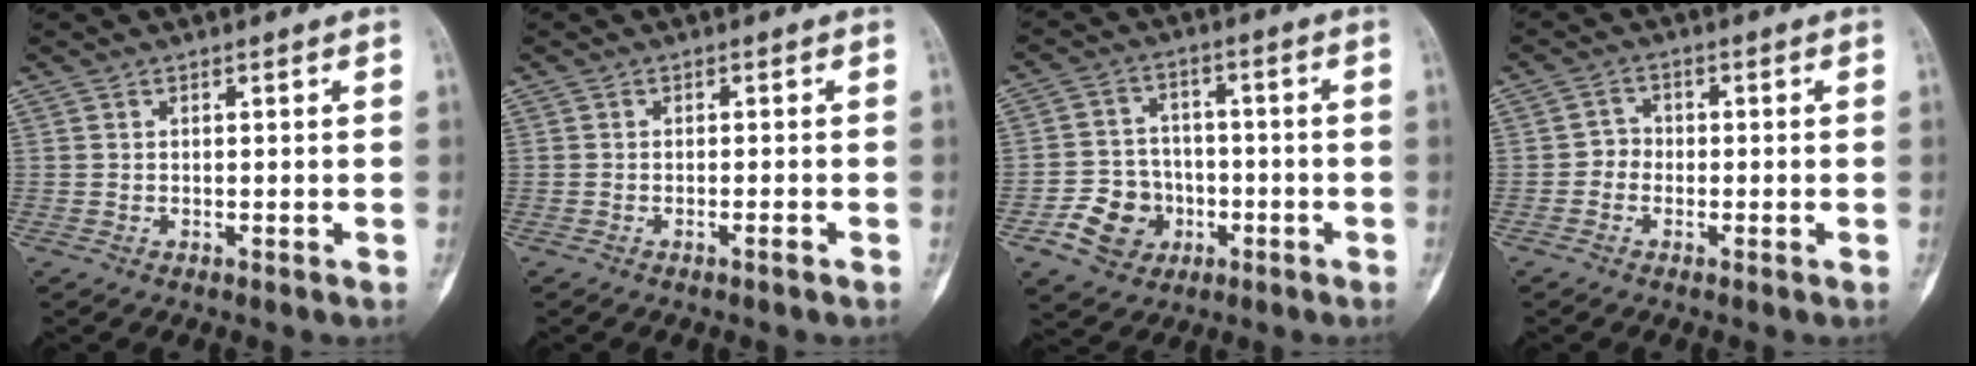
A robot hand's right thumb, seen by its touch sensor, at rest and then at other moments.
{"total": 1.0, "force": [-0.6, 0.0, 0.7], "torque": [-0.018, 0.003, -0.009]}
{"total": 9.4, "force": [-3.6, 8.1, 3.2], "torque": [-0.022, 0.028, -0.056]}
{"total": 2.5, "force": [-0.9, 2.2, 0.8], "torque": [0.007, 0.010, -0.028]}